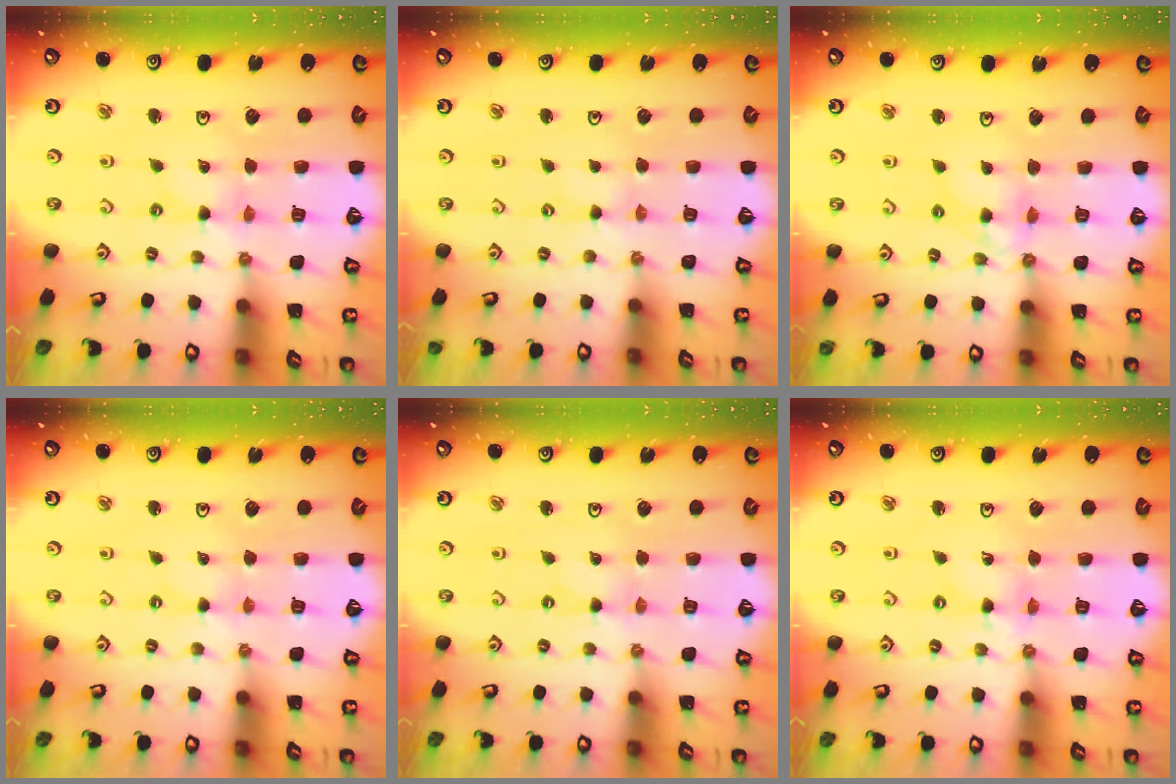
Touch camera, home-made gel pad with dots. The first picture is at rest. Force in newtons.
{"total": 0.0}
{"total": 6.4, "press": 6.4, "slide": 0.5}
{"total": 0.0}
{"total": 0.0}
{"total": 1.4, "press": 1.4, "slide": 0.1}